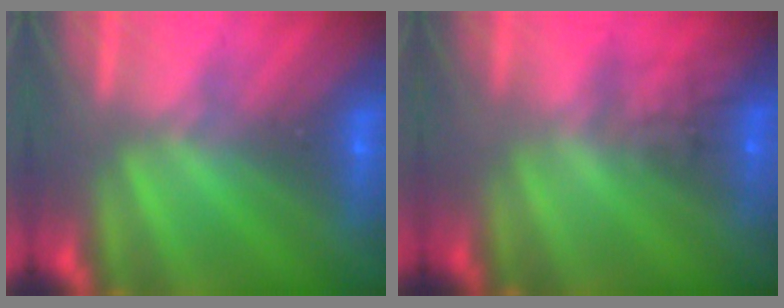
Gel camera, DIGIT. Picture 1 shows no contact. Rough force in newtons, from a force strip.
{"total": 1.6}